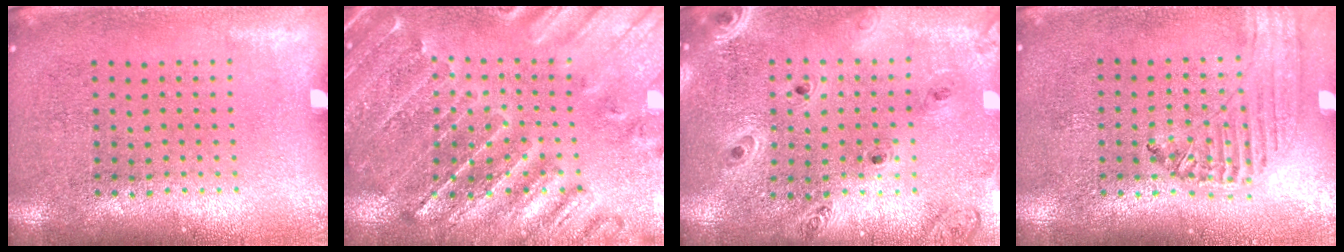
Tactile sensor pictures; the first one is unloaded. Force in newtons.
{"total": 1.6, "press": 1.6, "slide": 0.3}
{"total": 1.2, "press": 1.2, "slide": 0.2}
{"total": 0.5, "press": 0.5, "slide": 0.2}